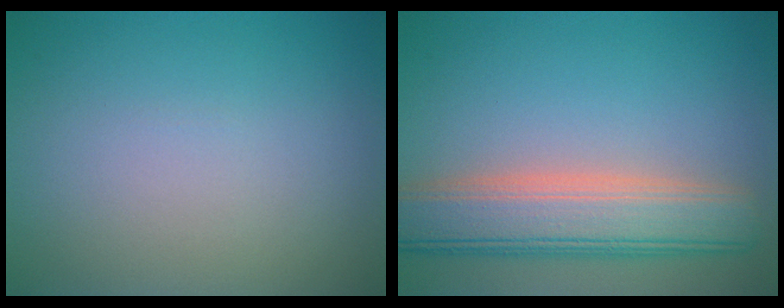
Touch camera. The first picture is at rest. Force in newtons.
{"total": 7.4, "press": 7.3, "slide": 0.7}